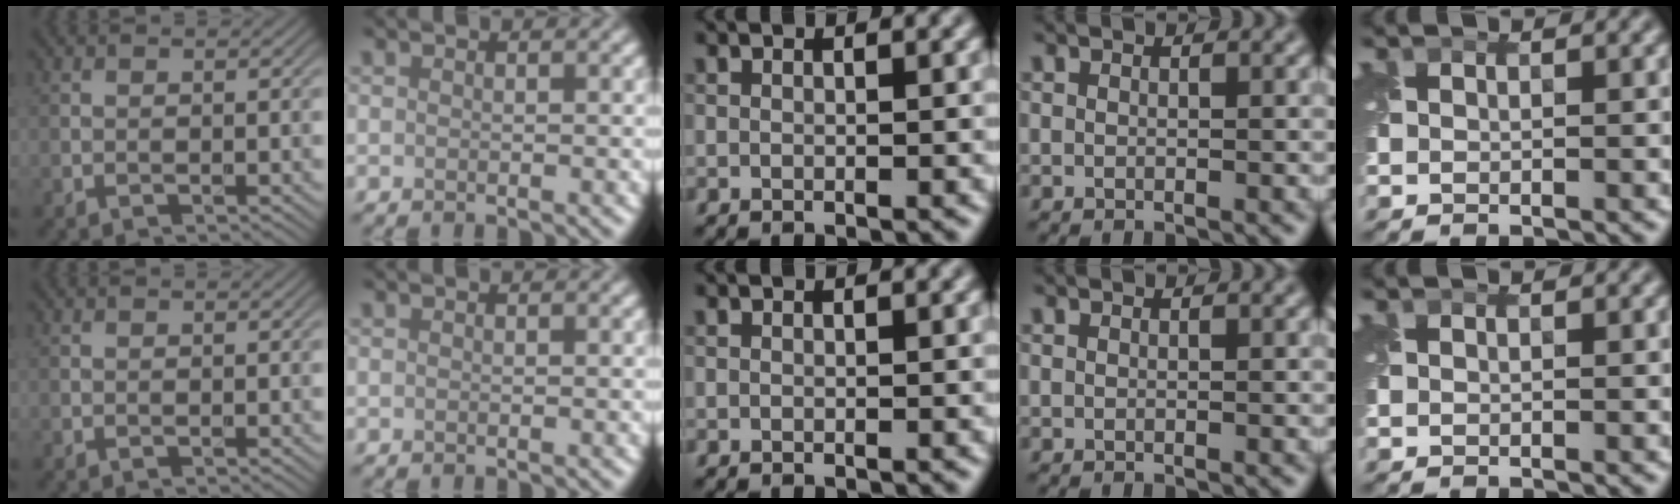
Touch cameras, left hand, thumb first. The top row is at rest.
{}